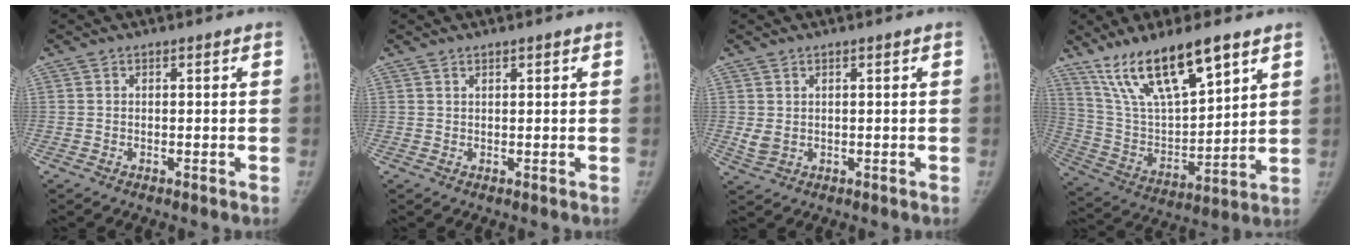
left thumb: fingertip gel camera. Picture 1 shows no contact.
{"total": 1.0, "force": [0.7, 0.3, 0.5], "torque": [-0.005, -0.002, 0.010]}
{"total": 2.5, "force": [0.4, 1.8, 1.7], "torque": [-0.031, -0.004, 0.014]}
{"total": 19.6, "force": [12.6, 6.4, 13.6], "torque": [-0.219, -0.051, 0.247]}